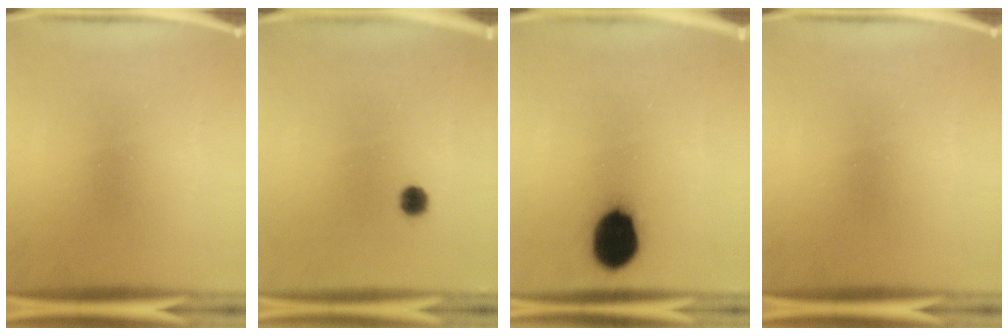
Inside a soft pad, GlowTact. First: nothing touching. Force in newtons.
{"total": 1.9}
{"total": 13.6}
{"total": 0.0}